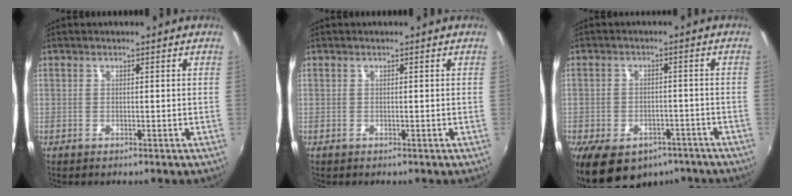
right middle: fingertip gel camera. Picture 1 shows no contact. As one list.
[{"total": 0.0}, {"total": 14.2, "force": [-9.3, 8.2, 6.8], "torque": [-0.149, -0.015, -0.128]}]